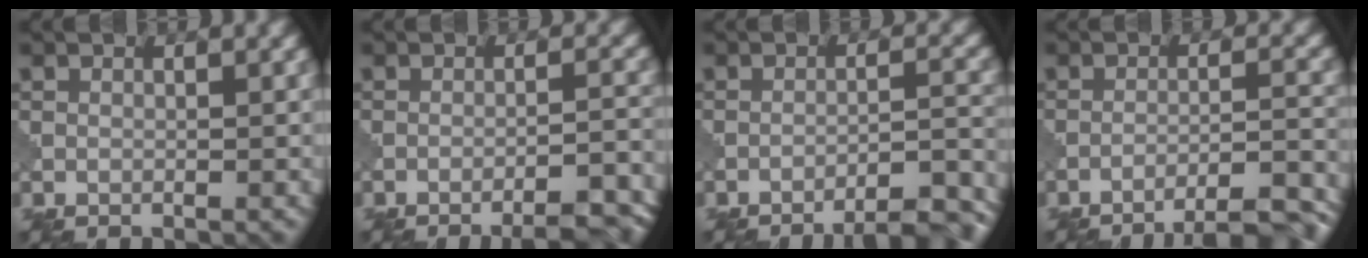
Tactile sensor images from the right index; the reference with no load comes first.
{"total": 7.8, "force": [-6.3, 2.2, 4.1], "torque": [-0.028, 0.013, -0.057]}
{"total": 11.0, "force": [-9.9, 2.6, 4.0], "torque": [-0.021, 0.023, -0.107]}
{"total": 11.5, "force": [-10.3, 2.5, 4.3], "torque": [-0.036, 0.018, -0.118]}